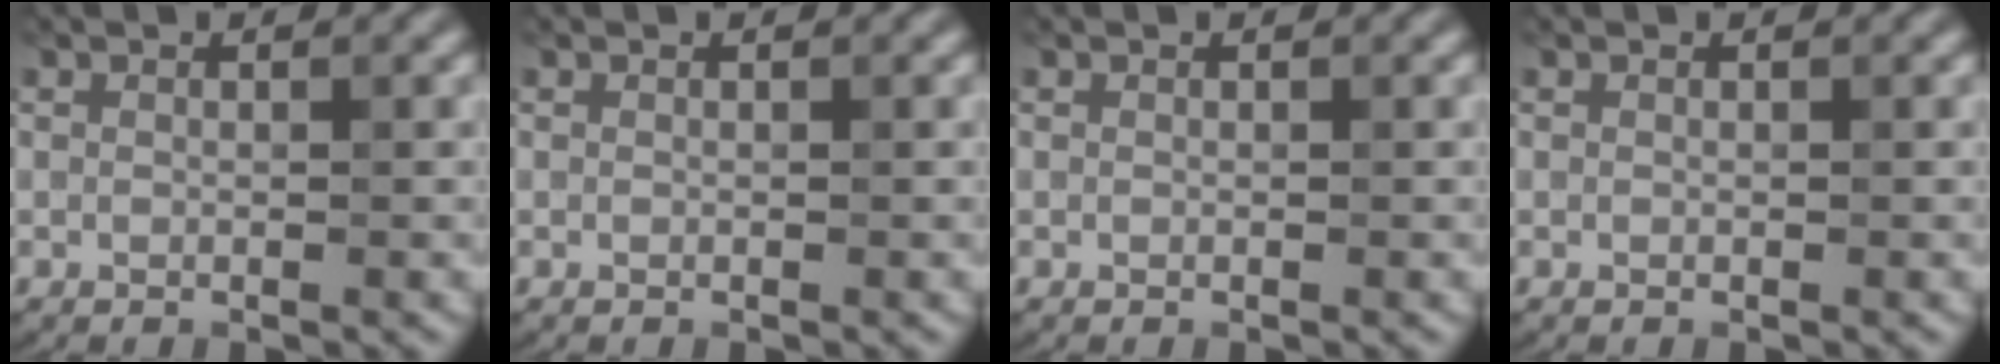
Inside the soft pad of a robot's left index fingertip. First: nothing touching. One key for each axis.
{"total": 0.0}
{"total": 0.0}
{"total": 0.0}